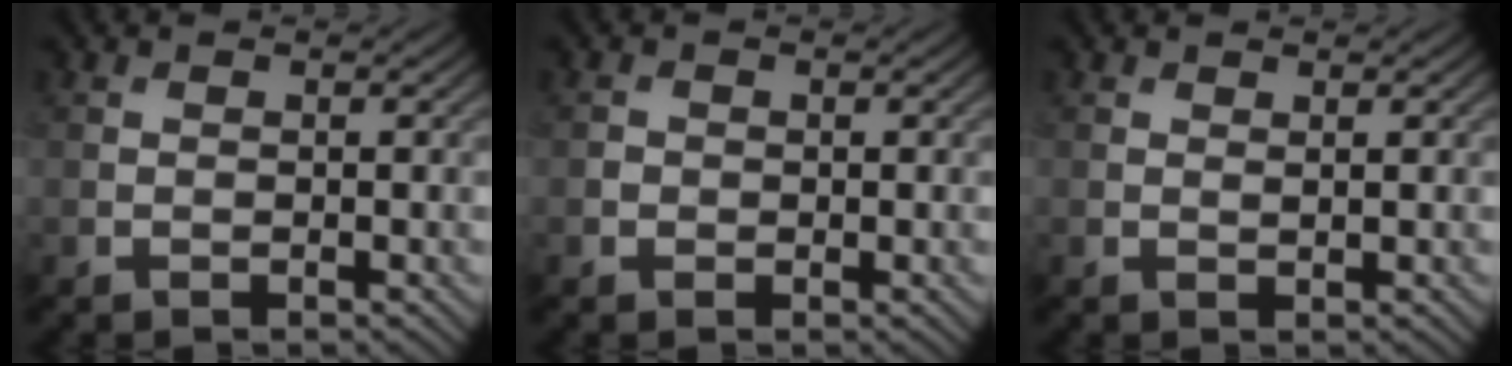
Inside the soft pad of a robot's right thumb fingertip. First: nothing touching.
{"total": 0.8, "force": [-0.2, 0.7, 0.1], "torque": [0.001, -0.005, -0.008]}
{"total": 0.6, "force": [0.5, 0.0, 0.2], "torque": [-0.004, -0.002, 0.009]}